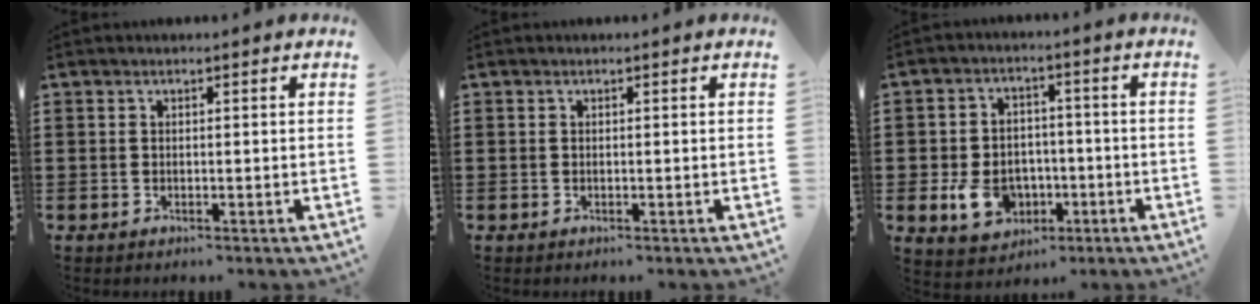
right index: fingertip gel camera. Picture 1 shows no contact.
{"total": 0.0}
{"total": 8.1, "force": [-2.1, 6.4, 4.6], "torque": [-0.115, 0.014, -0.036]}